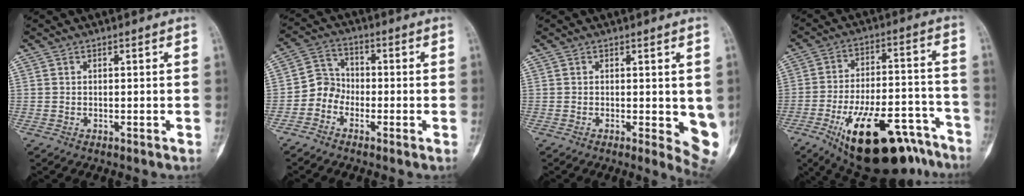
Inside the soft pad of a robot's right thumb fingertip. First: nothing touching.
{"total": 4.8, "force": [-2.3, 4.0, 1.4], "torque": [-0.001, 0.019, -0.058]}
{"total": 6.1, "force": [-0.3, 2.1, 5.7], "torque": [-0.054, -0.013, -0.004]}
{"total": 25.1, "force": [-15.6, 10.0, 16.9], "torque": [-0.220, 0.075, -0.236]}